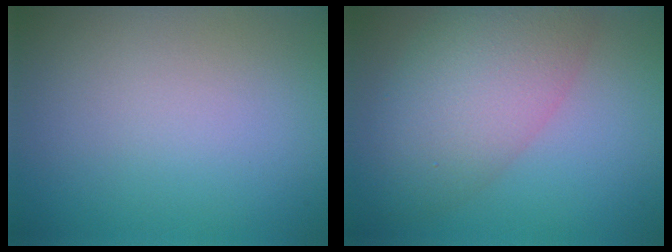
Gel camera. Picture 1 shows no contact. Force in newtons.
{"total": 7.7, "press": 7.7, "slide": 0.4}